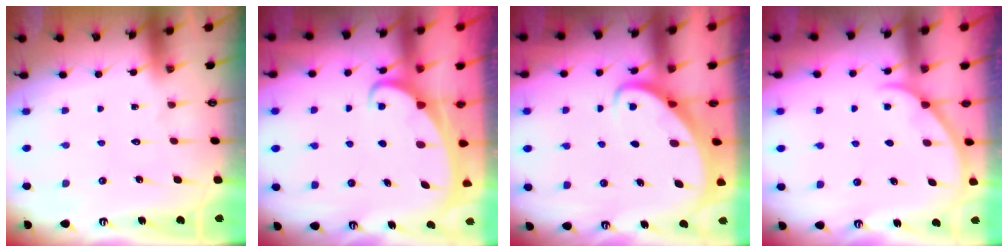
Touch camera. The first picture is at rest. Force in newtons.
{"total": 2.0, "press": 2.0, "slide": 0.2}
{"total": 3.2, "press": 3.1, "slide": 0.4}
{"total": 2.1, "press": 2.0, "slide": 0.3}